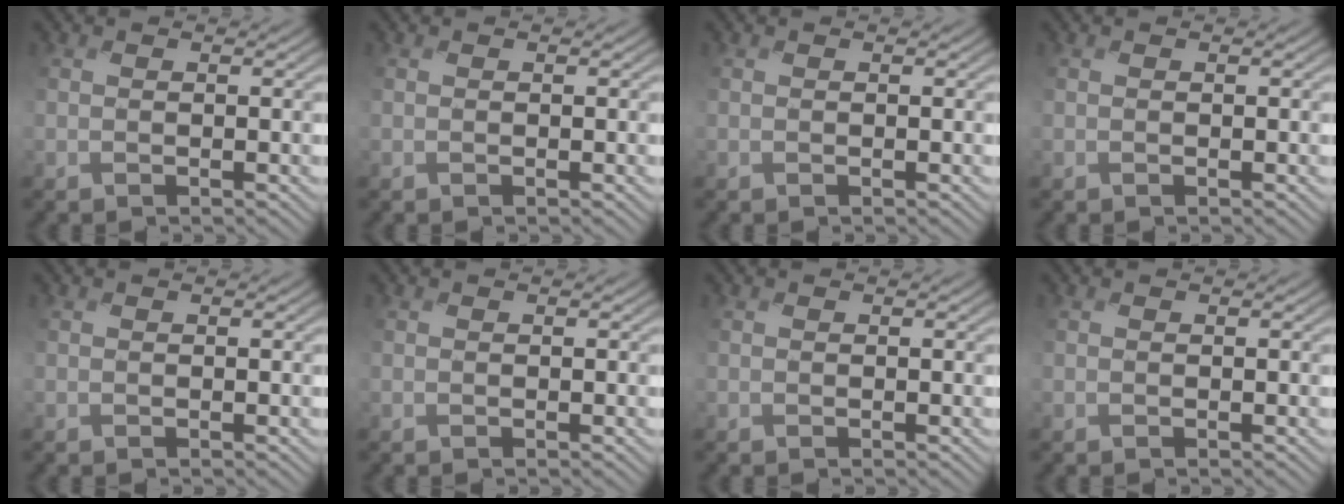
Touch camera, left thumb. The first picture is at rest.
{"total": 0.0}
{"total": 0.0}
{"total": 0.0}
{"total": 0.0}
{"total": 0.0}
{"total": 0.0}
{"total": 0.0}